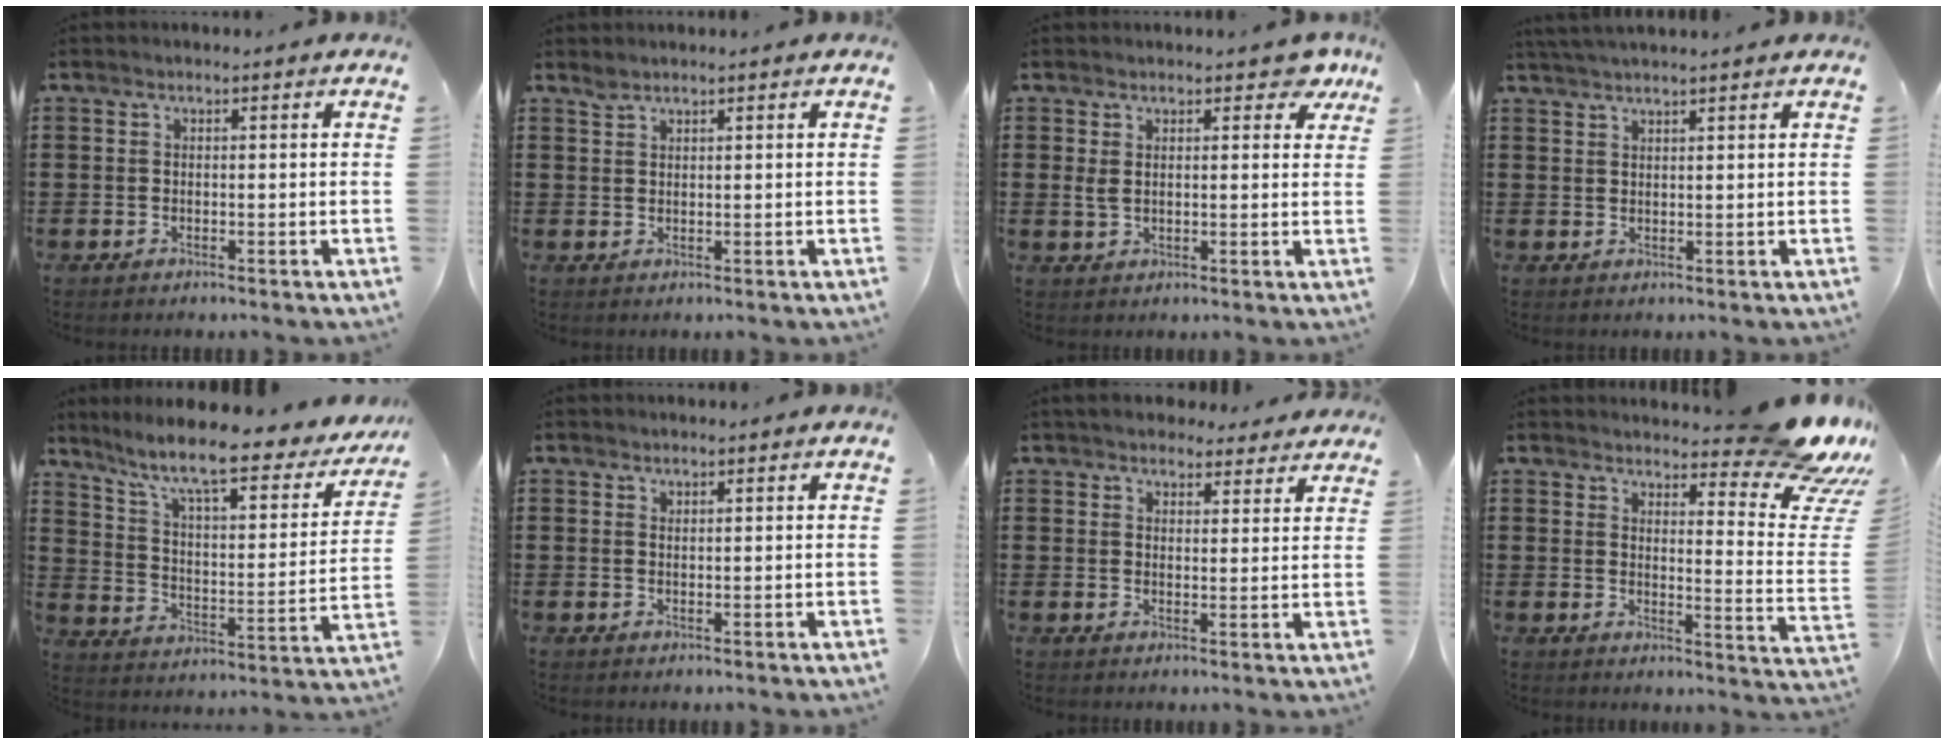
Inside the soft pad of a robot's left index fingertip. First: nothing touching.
{"total": 1.2, "force": [1.1, 0.2, 0.3], "torque": [-0.007, 0.000, 0.023]}
{"total": 4.9, "force": [3.0, 2.5, 3.0], "torque": [-0.046, -0.004, 0.048]}
{"total": 2.0, "force": [1.9, -0.3, 0.6], "torque": [-0.015, 0.002, 0.037]}
{"total": 9.9, "force": [7.9, 1.0, 5.9], "torque": [-0.136, -0.055, 0.128]}
{"total": 0.7, "force": [0.7, 0.1, 0.1], "torque": [-0.004, -0.001, 0.014]}
{"total": 3.6, "force": [3.2, 1.5, 0.9], "torque": [-0.026, -0.001, 0.060]}
{"total": 11.1, "force": [8.9, 1.8, 6.3], "torque": [-0.086, -0.068, 0.151]}